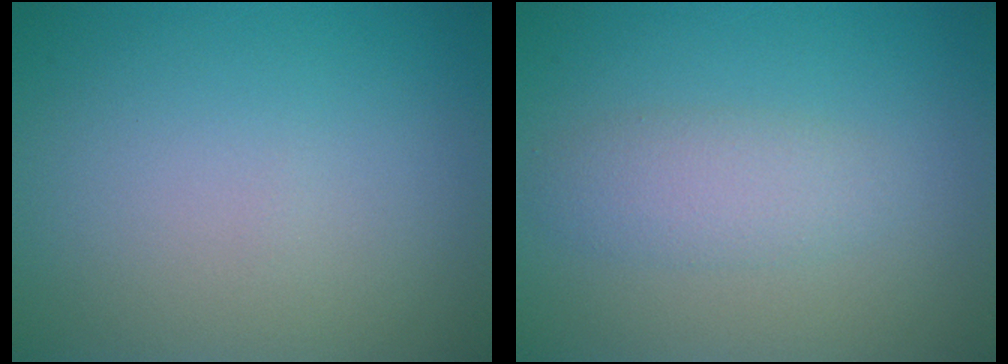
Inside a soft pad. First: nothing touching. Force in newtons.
{"total": 2.5, "press": 2.5, "slide": 0.0}